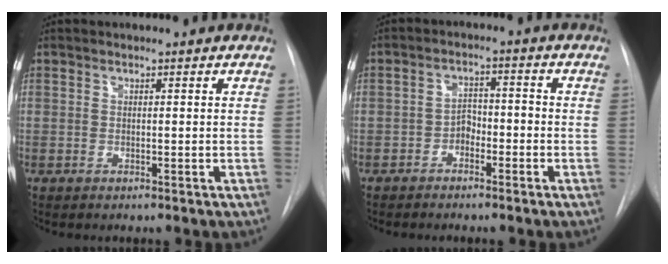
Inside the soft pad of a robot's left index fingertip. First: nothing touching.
{"total": 3.2, "force": [-2.0, 1.9, 1.8], "torque": [-0.027, 0.012, -0.035]}